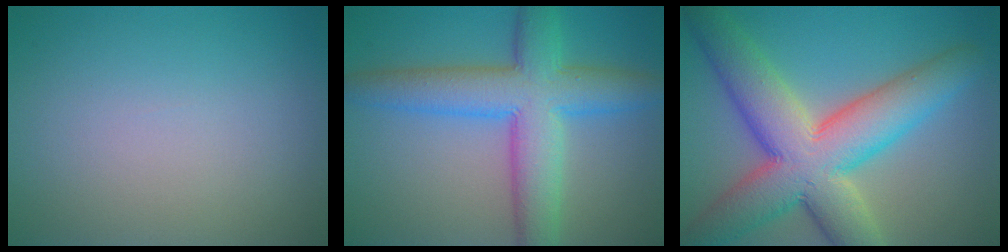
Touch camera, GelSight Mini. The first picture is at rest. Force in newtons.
{"total": 8.4, "press": 8.4, "slide": 0.2}
{"total": 11.5, "press": 11.5, "slide": 0.5}